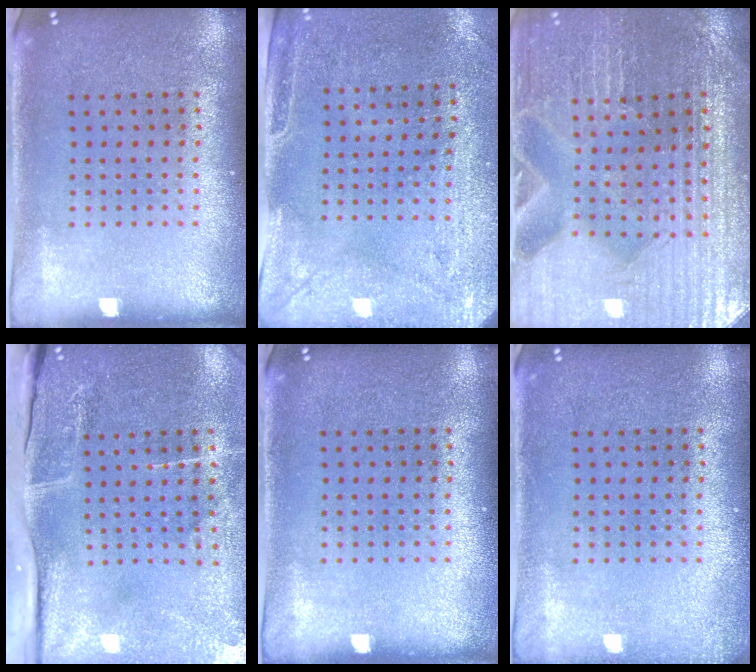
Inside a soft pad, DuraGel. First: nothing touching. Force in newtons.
{"total": 3.0, "press": 2.4, "slide": 1.7}
{"total": 3.4, "press": 3.3, "slide": 0.4}
{"total": 4.9, "press": 3.9, "slide": 3.0}
{"total": 0.0}
{"total": 1.0, "press": 1.0, "slide": 0.3}